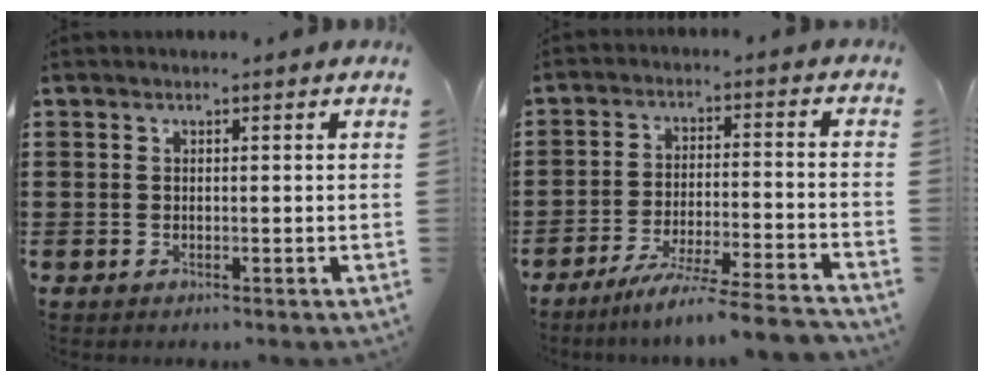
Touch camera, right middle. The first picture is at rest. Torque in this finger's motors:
{"motor_torque": [1.46, -0.68, 0.30, 0.13]}